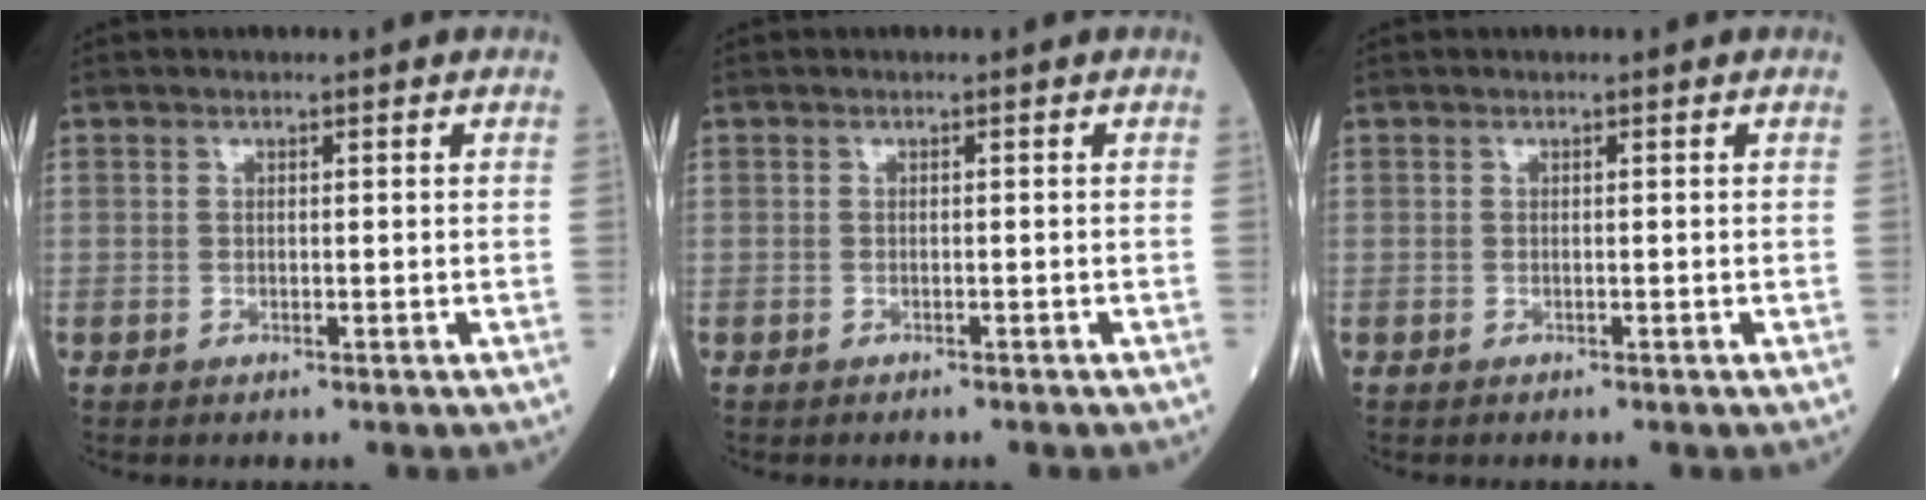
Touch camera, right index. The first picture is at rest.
{"total": 0.9, "force": [-0.9, 0.1, 0.3], "torque": [-0.010, -0.003, -0.011]}
{"total": 0.0}